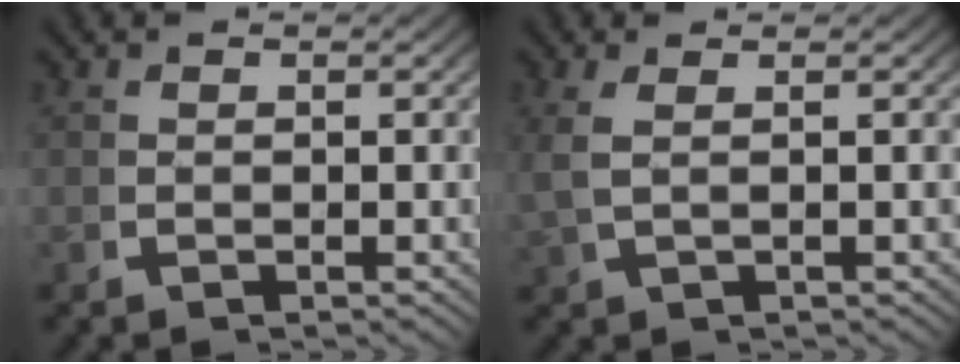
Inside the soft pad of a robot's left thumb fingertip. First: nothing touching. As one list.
[{"total": 1.9, "force": [0.7, 0.4, 1.7], "torque": [-0.050, 0.001, 0.022]}]